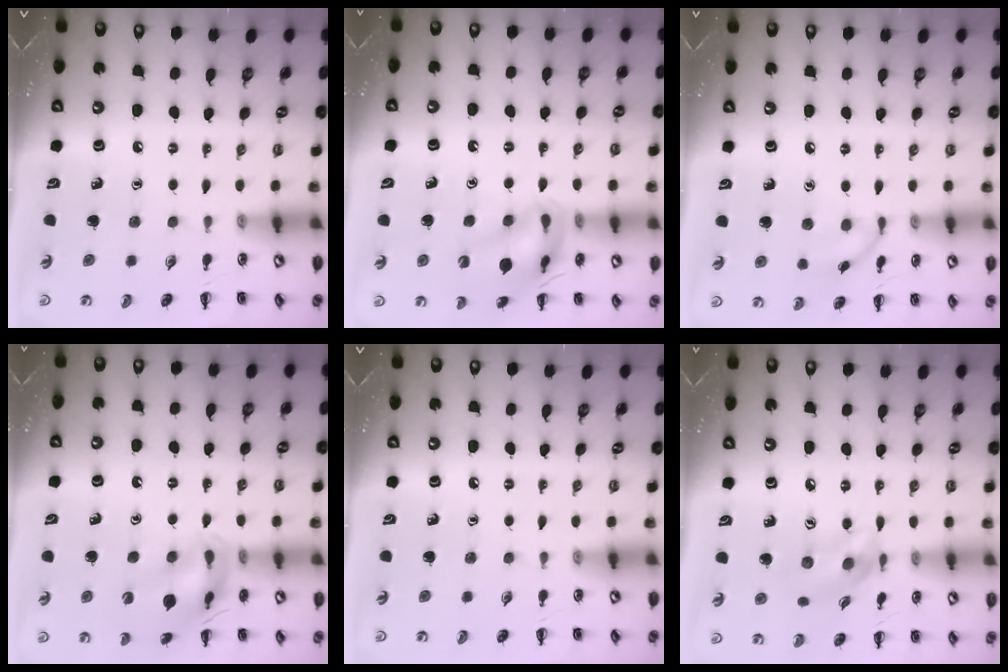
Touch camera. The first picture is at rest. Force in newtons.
{"total": 13.2, "press": 13.1, "slide": 1.7}
{"total": 6.7, "press": 6.6, "slide": 0.5}
{"total": 14.2, "press": 14.0, "slide": 1.8}
{"total": 0.0}
{"total": 8.8, "press": 8.7, "slide": 1.4}